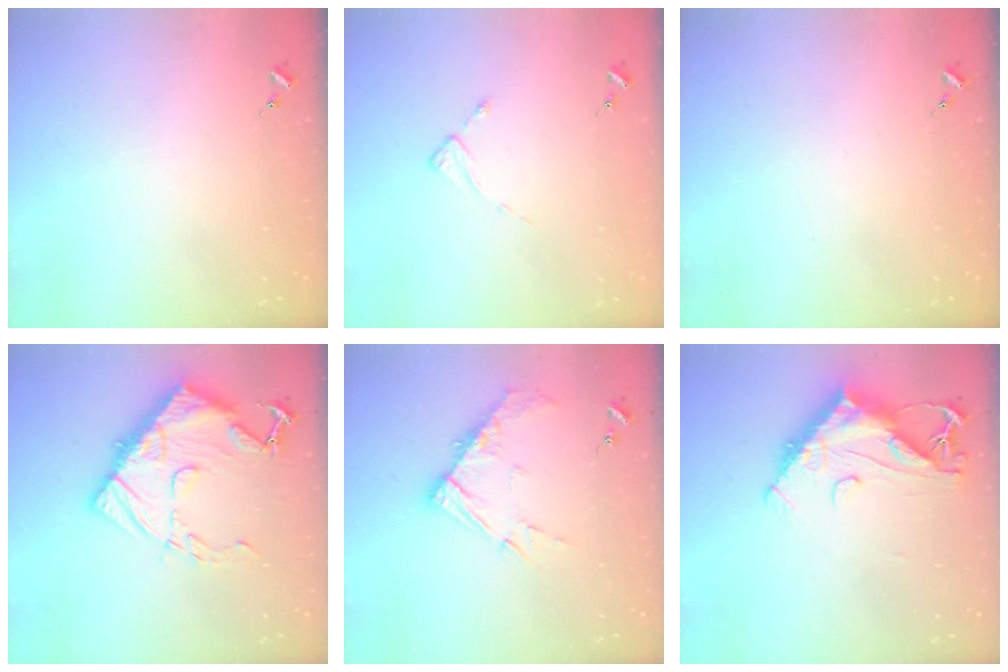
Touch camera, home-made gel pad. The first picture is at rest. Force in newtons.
{"total": 1.9, "press": 1.8, "slide": 0.3}
{"total": 0.0}
{"total": 22.1, "press": 22.0, "slide": 2.0}
{"total": 11.1, "press": 11.0, "slide": 1.1}
{"total": 15.1, "press": 15.1, "slide": 1.2}